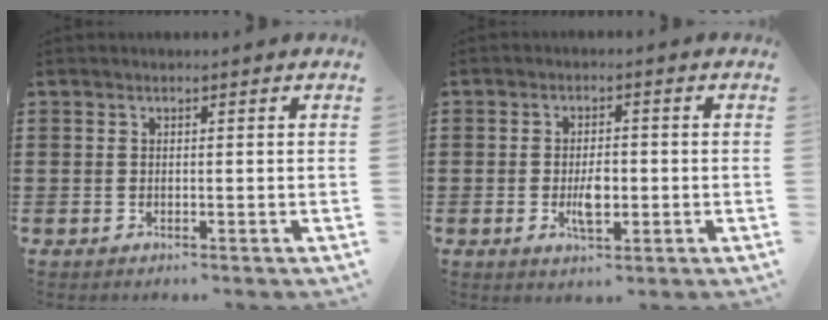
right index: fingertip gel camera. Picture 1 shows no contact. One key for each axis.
{"total": 4.1, "fx": -0.8, "fy": 1.6, "fz": 3.7, "tx": -0.065, "ty": -0.004, "tz": -0.017}